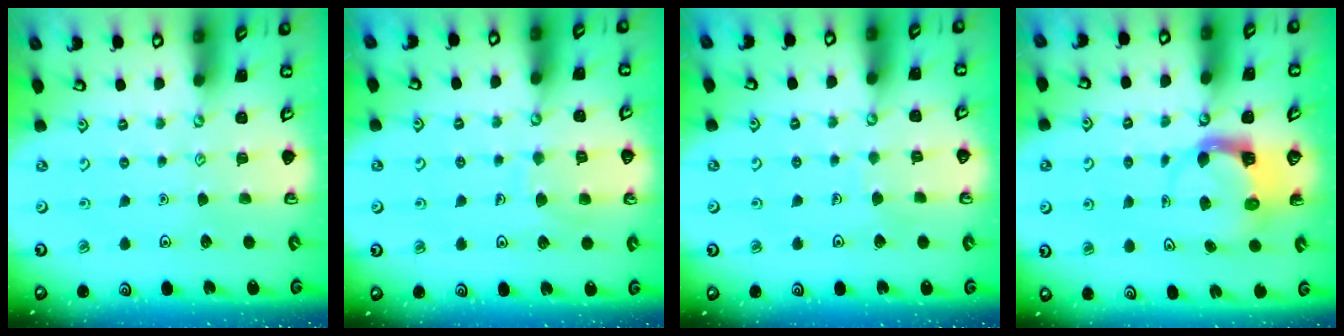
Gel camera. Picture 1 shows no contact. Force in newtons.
{"total": 7.2, "press": 7.2, "slide": 0.6}
{"total": 2.2, "press": 2.2, "slide": 0.1}
{"total": 3.9, "press": 3.9, "slide": 0.5}